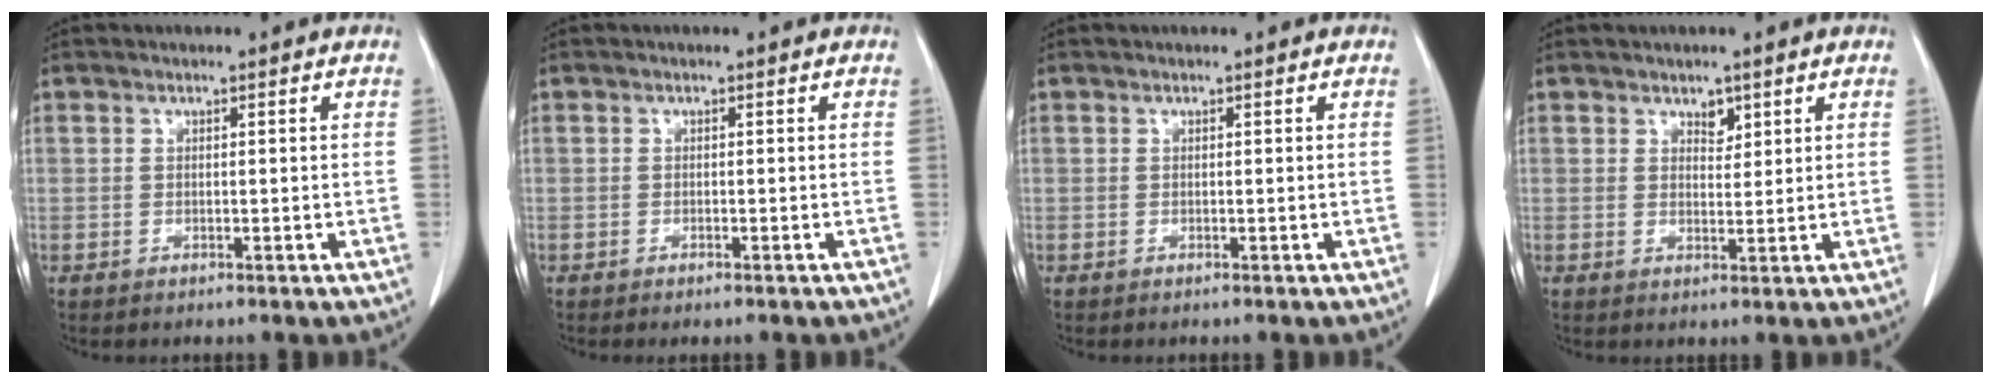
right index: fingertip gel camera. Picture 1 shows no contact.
{"total": 1.2, "force": [-1.0, 0.2, 0.6], "torque": [-0.010, -0.003, -0.012]}
{"total": 0.0}
{"total": 2.1, "force": [1.4, 1.2, 1.1], "torque": [-0.013, -0.004, 0.025]}